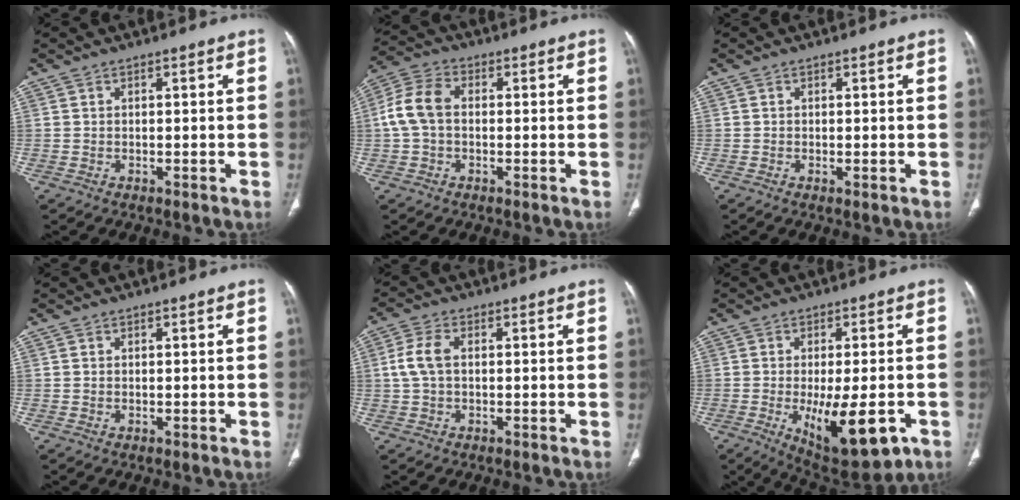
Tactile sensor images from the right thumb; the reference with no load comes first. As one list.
[{"total": 7.7, "force": [0.0, 5.3, 5.6], "torque": [-0.118, 0.026, -0.006]}, {"total": 0.6, "force": [-0.1, 0.2, 0.6], "torque": [-0.015, -0.004, -0.002]}, {"total": 0.0}, {"total": 5.1, "force": [0.4, 3.1, 4.1], "torque": [-0.099, 0.015, 0.006]}, {"total": 14.7, "force": [-4.6, 5.6, 12.8], "torque": [-0.191, -0.013, -0.050]}]